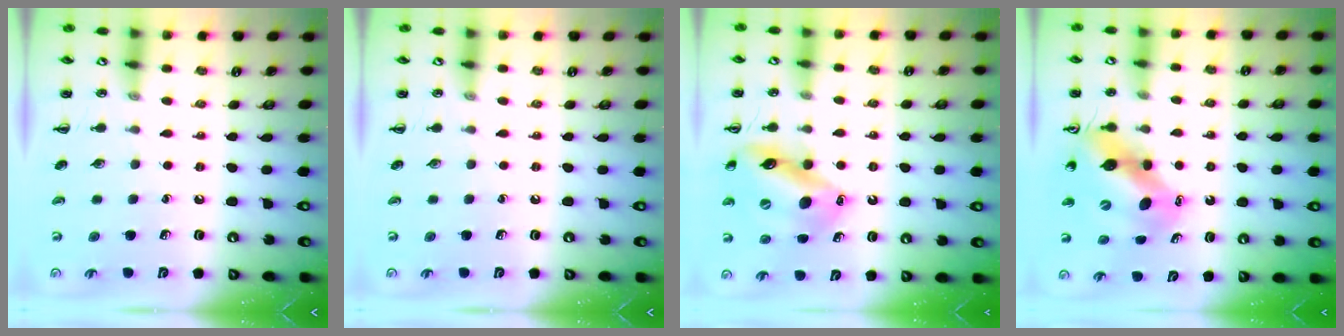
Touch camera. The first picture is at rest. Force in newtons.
{"total": 0.0}
{"total": 16.1, "press": 15.9, "slide": 2.8}
{"total": 9.9, "press": 9.5, "slide": 2.8}